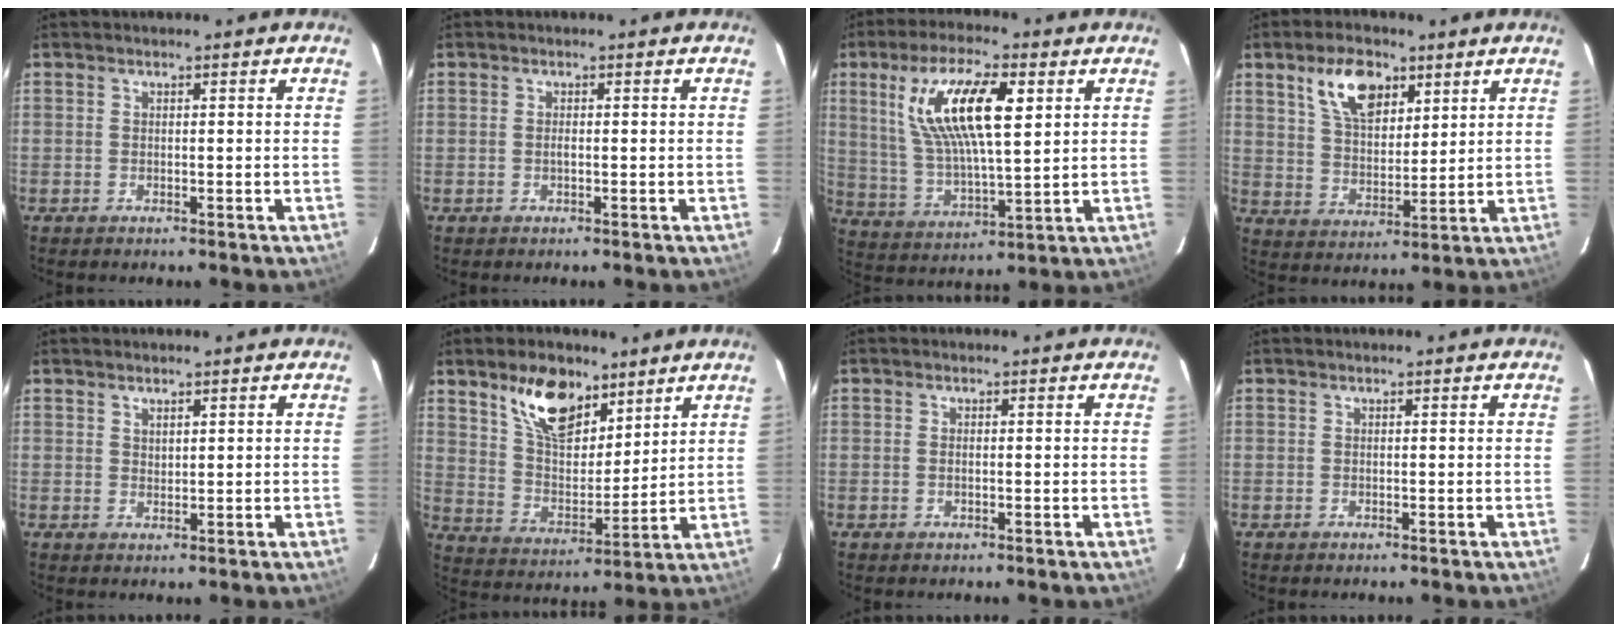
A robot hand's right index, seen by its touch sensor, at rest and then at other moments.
{"total": 0.9, "force": [-0.2, 0.1, 0.8], "torque": [-0.017, 0.001, -0.003]}
{"total": 16.1, "force": [5.8, 5.0, 14.2], "torque": [-0.270, 0.009, 0.115]}
{"total": 10.5, "force": [5.8, 5.6, 6.7], "torque": [-0.120, 0.015, 0.110]}
{"total": 1.4, "force": [1.1, 0.6, 0.5], "torque": [-0.005, 0.001, 0.020]}
{"total": 13.5, "force": [8.7, 6.8, 7.8], "torque": [-0.134, 0.010, 0.162]}
{"total": 0.8, "force": [-0.1, 0.3, 0.8], "torque": [-0.016, 0.001, -0.003]}
{"total": 0.0}